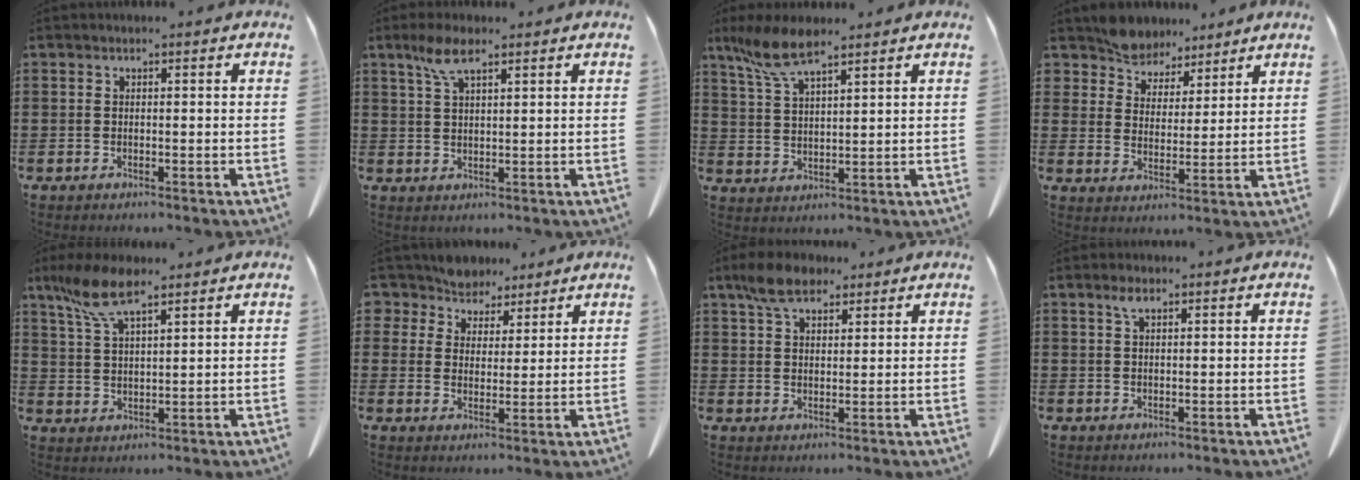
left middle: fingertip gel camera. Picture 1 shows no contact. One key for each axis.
{"total": 5.0, "fx": 2.9, "fy": 1.5, "fz": 3.8, "tx": -0.083, "ty": 0.005, "tz": 0.053}
{"total": 7.1, "fx": 5.0, "fy": 1.5, "fz": 4.7, "tx": -0.111, "ty": -0.008, "tz": 0.091}
{"total": 6.2, "fx": 5.8, "fy": 2.2, "fz": 0.1, "tx": -0.034, "ty": -0.029, "tz": 0.110}
{"total": 7.9, "fx": 5.4, "fy": 2.1, "fz": 5.3, "tx": -0.132, "ty": -0.010, "tz": 0.096}
{"total": 6.1, "fx": 5.6, "fy": 2.5, "fz": -0.1, "tx": -0.034, "ty": -0.026, "tz": 0.104}
{"total": 5.7, "fx": 4.2, "fy": 2.7, "fz": 2.9, "tx": -0.070, "ty": 0.004, "tz": 0.079}
{"total": 1.9, "fx": 1.0, "fy": 0.6, "fz": 1.4, "tx": -0.032, "ty": 0.001, "tz": 0.019}